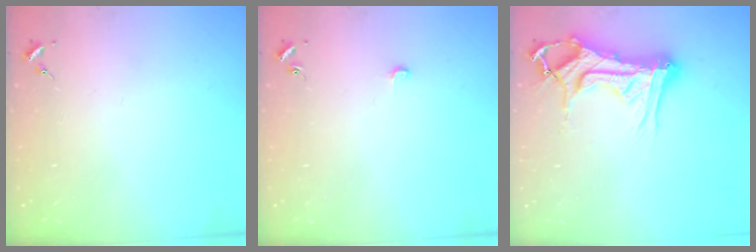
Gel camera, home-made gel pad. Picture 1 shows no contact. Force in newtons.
{"total": 4.0, "press": 4.0, "slide": 0.4}
{"total": 17.0, "press": 16.9, "slide": 2.0}